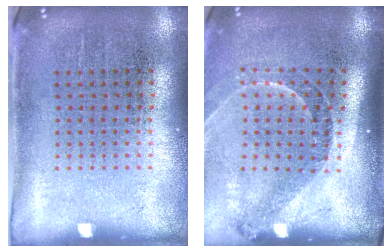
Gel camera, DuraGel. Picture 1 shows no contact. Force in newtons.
{"total": 1.4, "press": 1.3, "slide": 0.7}